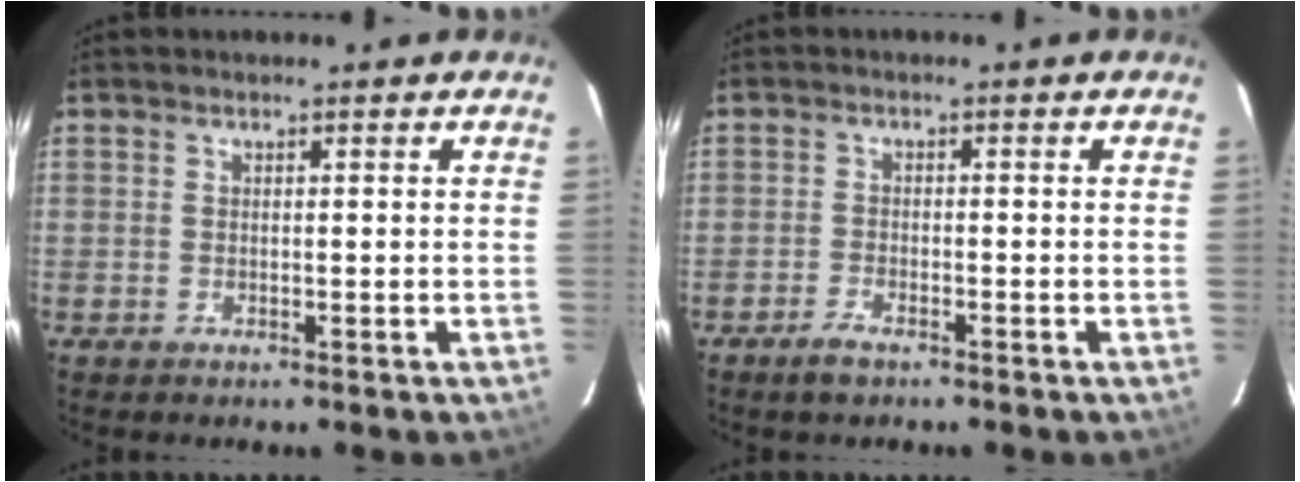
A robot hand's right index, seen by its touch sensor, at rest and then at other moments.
{"total": 3.0, "force": [-2.3, 1.1, 1.6], "torque": [-0.046, -0.001, -0.046]}